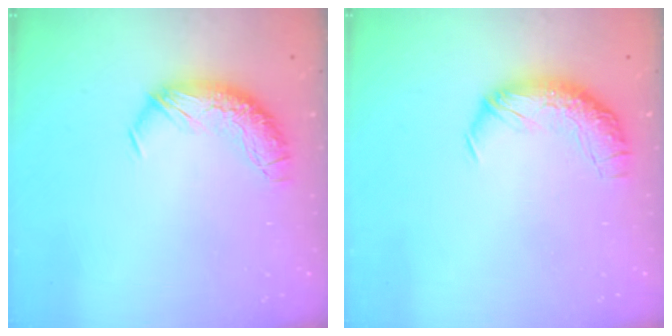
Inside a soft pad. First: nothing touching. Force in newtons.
{"total": 2.4, "press": 1.1, "slide": 2.1}